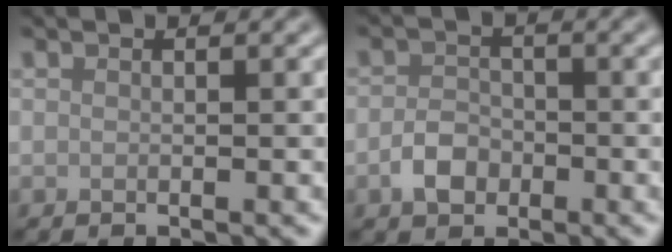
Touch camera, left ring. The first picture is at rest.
{"total": 2.7, "force": [-1.3, 2.0, 1.4], "torque": [-0.023, 0.004, -0.029]}